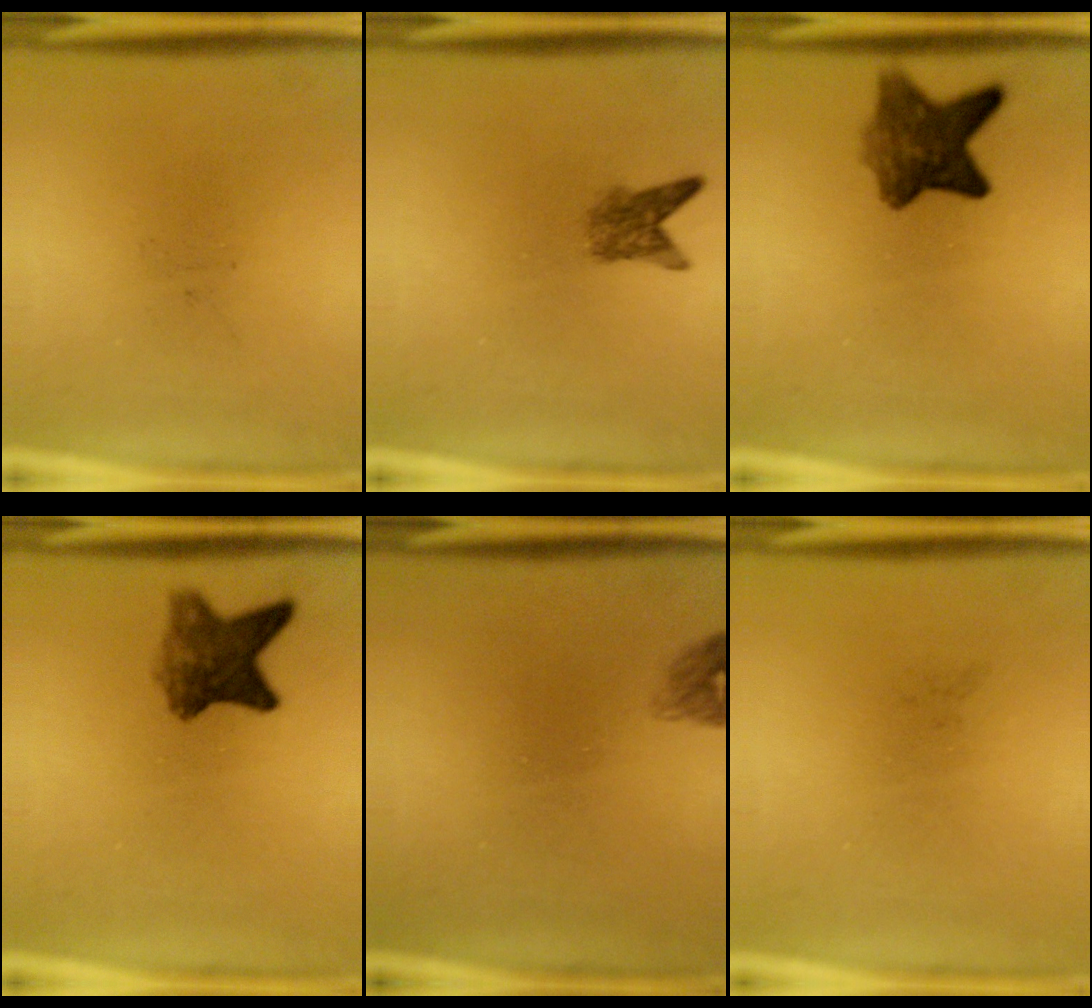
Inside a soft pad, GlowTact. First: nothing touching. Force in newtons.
{"total": 2.9}
{"total": 6.9}
{"total": 6.1}
{"total": 1.4}
{"total": 0.0}